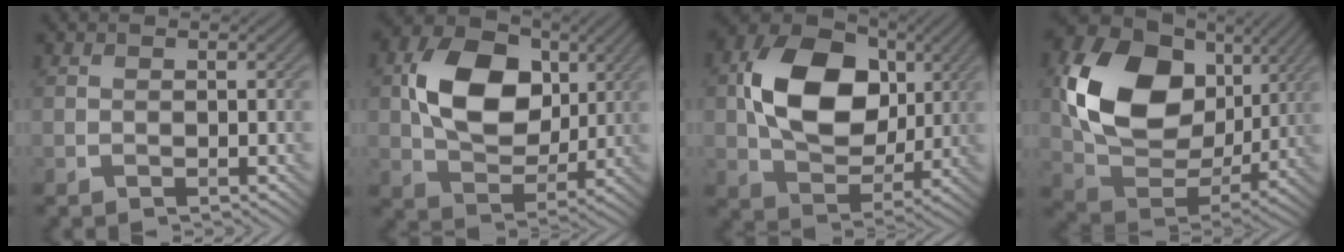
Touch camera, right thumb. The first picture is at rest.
{"total": 11.9, "force": [2.4, 8.5, 8.0], "torque": [-0.159, 0.008, 0.041]}
{"total": 13.6, "force": [2.3, 9.9, 9.1], "torque": [-0.179, 0.007, 0.044]}
{"total": 16.7, "force": [4.1, 12.3, 10.6], "torque": [-0.225, 0.002, 0.086]}